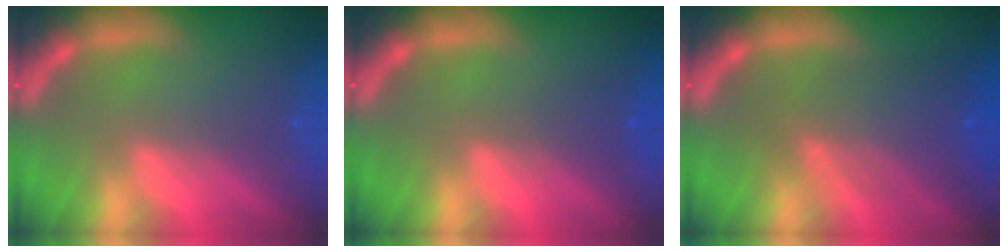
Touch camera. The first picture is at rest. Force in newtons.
{"total": 1.5}
{"total": 6.0}